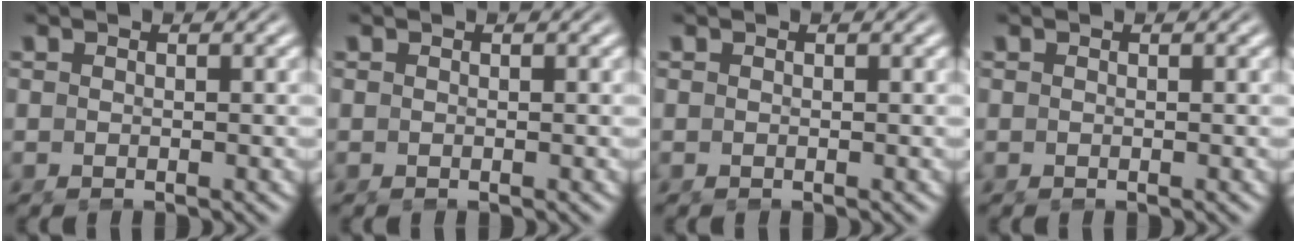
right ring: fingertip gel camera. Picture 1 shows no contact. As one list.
[{"total": 0.0}, {"total": 0.0}, {"total": 0.0}]